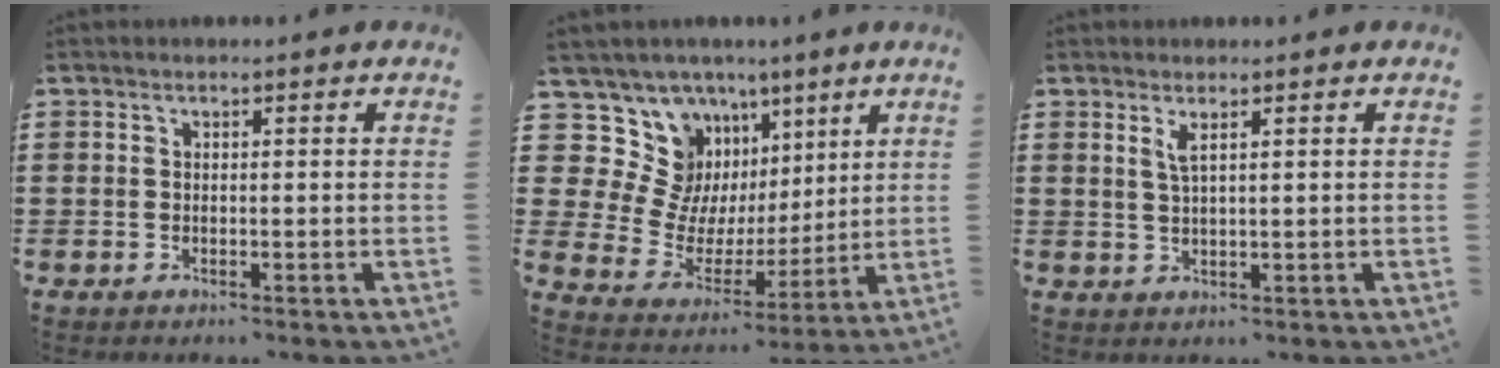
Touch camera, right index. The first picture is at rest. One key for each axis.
{"total": 10.9, "fx": 4.7, "fy": 9.7, "fz": 2.0, "tx": -0.078, "ty": -0.049, "tz": 0.093}
{"total": 2.0, "fx": 1.1, "fy": 0.4, "fz": 1.6, "tx": -0.035, "ty": 0.003, "tz": 0.019}